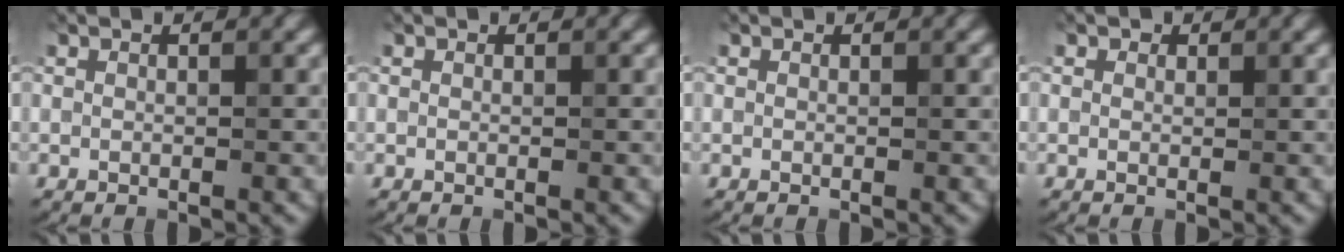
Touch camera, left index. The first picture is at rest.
{"total": 0.0}
{"total": 0.0}
{"total": 0.5, "force": [0.3, 0.4, 0.0], "torque": [0.000, -0.003, 0.004]}